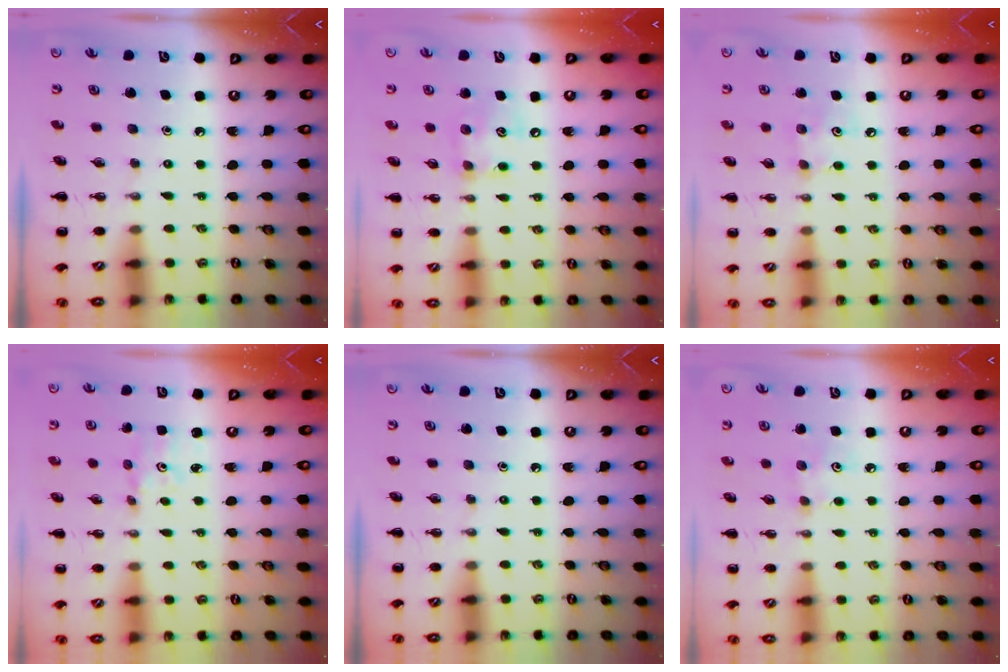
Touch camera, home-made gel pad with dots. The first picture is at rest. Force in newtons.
{"total": 8.2, "press": 8.2, "slide": 0.9}
{"total": 4.0, "press": 3.8, "slide": 1.0}
{"total": 1.6, "press": 1.6, "slide": 0.4}
{"total": 0.0}
{"total": 3.6, "press": 3.5, "slide": 1.0}